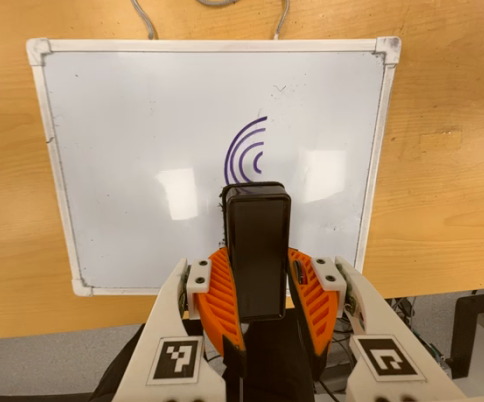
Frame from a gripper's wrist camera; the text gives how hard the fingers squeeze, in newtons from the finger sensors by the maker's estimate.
{"total": 7.3, "left": 6.1, "right": 8.5}